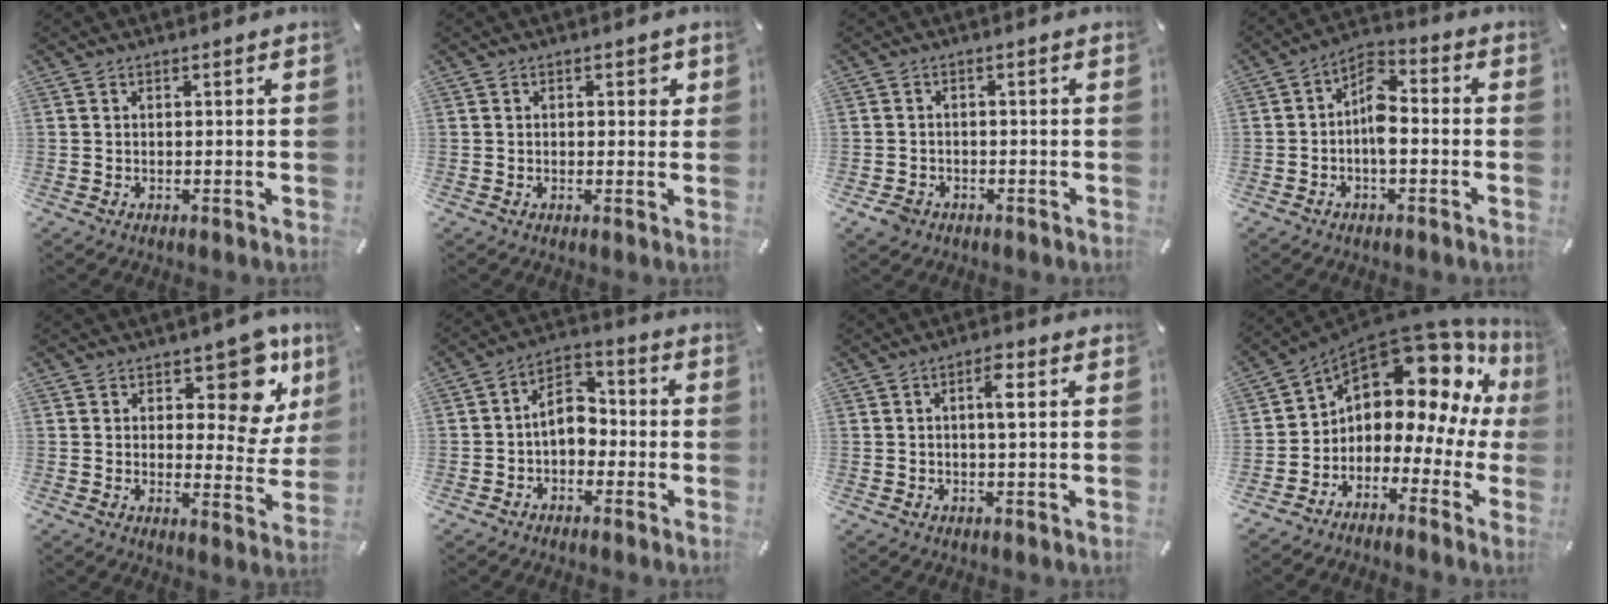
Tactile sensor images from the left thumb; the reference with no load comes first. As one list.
[{"total": 1.7, "force": [0.4, 1.1, 1.2], "torque": [-0.008, 0.001, 0.002]}, {"total": 2.9, "force": [-1.8, 2.1, 0.9], "torque": [-0.021, 0.007, -0.037]}, {"total": 7.7, "force": [-2.0, 4.1, 6.2], "torque": [-0.107, 0.017, -0.036]}, {"total": 13.1, "force": [7.0, 6.4, 9.0], "torque": [-0.099, -0.049, 0.116]}, {"total": 7.9, "force": [-1.5, 5.6, 5.4], "torque": [-0.103, 0.013, -0.031]}, {"total": 4.3, "force": [0.8, 1.2, 4.0], "torque": [-0.066, 0.002, 0.006]}, {"total": 13.3, "force": [7.2, 8.1, 7.7], "torque": [-0.129, -0.074, 0.113]}]